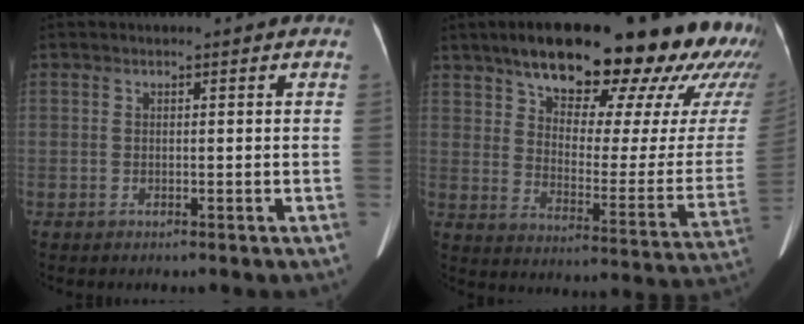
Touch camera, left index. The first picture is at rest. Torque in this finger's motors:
{"motor_torque": [1.12, -1.02, 1.05, 0.21]}